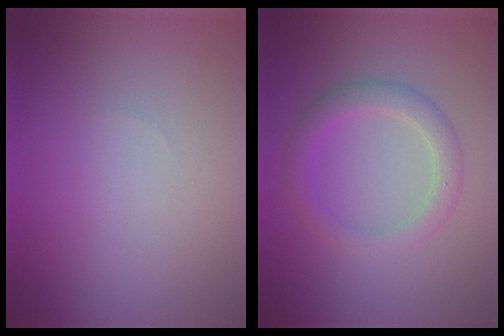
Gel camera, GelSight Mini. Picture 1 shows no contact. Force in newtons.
{"total": 2.8, "press": 2.8, "slide": 0.1}